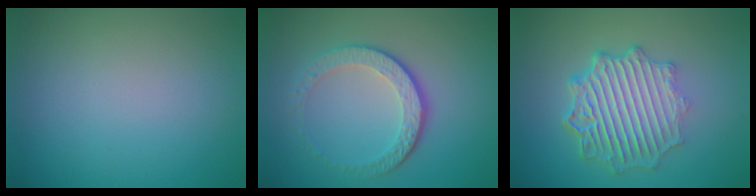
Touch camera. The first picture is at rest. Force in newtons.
{"total": 4.1, "press": 3.0, "slide": 2.8}
{"total": 6.9, "press": 5.2, "slide": 4.6}